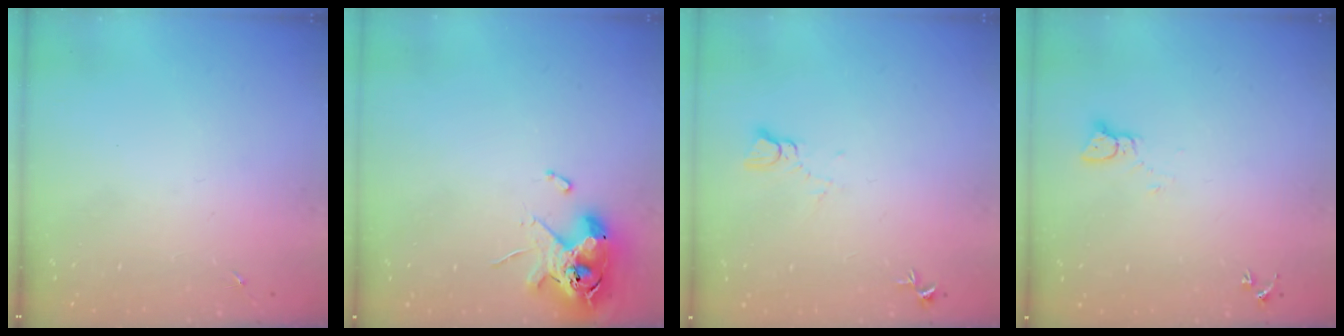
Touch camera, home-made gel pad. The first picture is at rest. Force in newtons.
{"total": 11.6, "press": 11.4, "slide": 2.0}
{"total": 3.3, "press": 3.3, "slide": 0.3}
{"total": 2.2, "press": 2.2, "slide": 0.2}